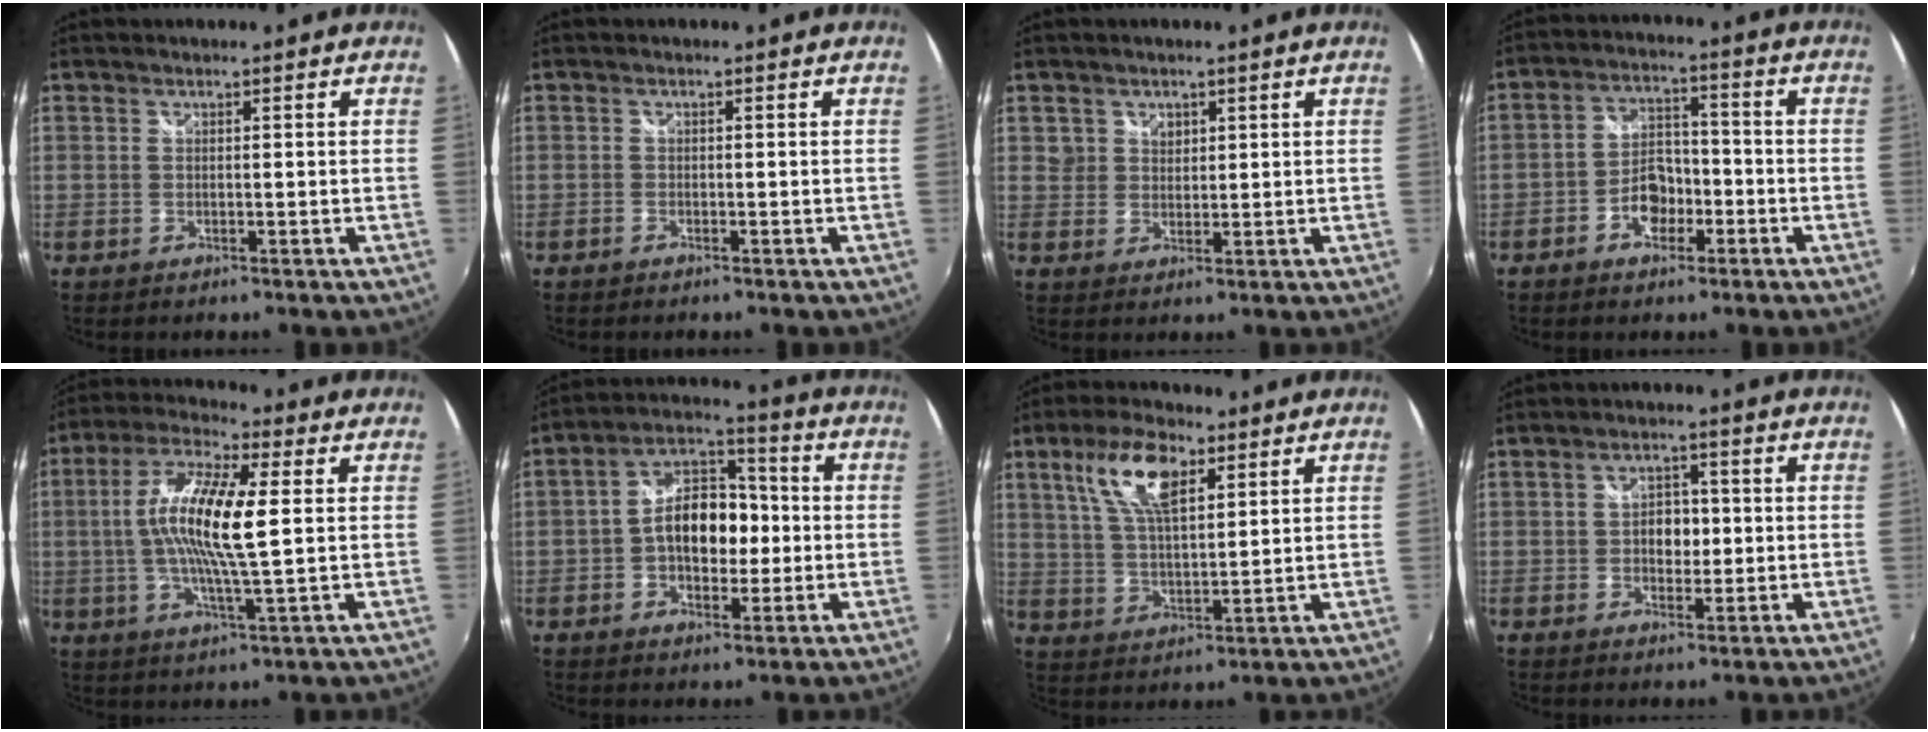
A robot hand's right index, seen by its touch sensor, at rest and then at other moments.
{"total": 0.8, "force": [-0.7, 0.3, 0.1], "torque": [-0.005, -0.002, -0.015]}
{"total": 3.2, "force": [1.5, 2.8, 0.4], "torque": [0.004, 0.007, 0.026]}
{"total": 6.8, "force": [-3.3, 4.3, 4.1], "torque": [-0.077, 0.016, -0.052]}
{"total": 13.6, "force": [1.1, 2.3, 13.3], "torque": [-0.254, 0.005, 0.011]}
{"total": 11.2, "force": [-1.3, 7.1, 8.5], "torque": [-0.152, 0.028, -0.021]}
{"total": 10.7, "force": [5.3, 4.2, 8.3], "torque": [-0.162, 0.014, 0.101]}
{"total": 4.3, "force": [-0.3, 3.3, 2.8], "torque": [-0.042, 0.007, -0.004]}